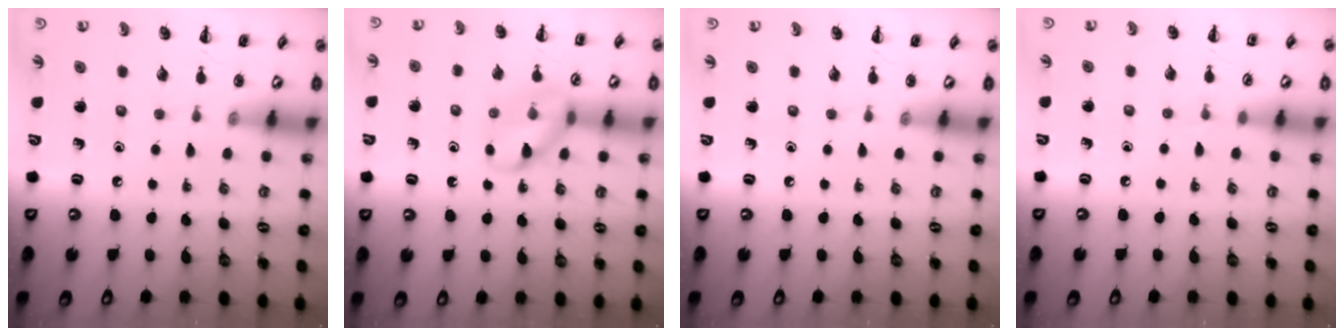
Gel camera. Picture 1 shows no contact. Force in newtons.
{"total": 11.9, "press": 11.8, "slide": 1.2}
{"total": 0.0}
{"total": 3.3, "press": 3.1, "slide": 1.2}